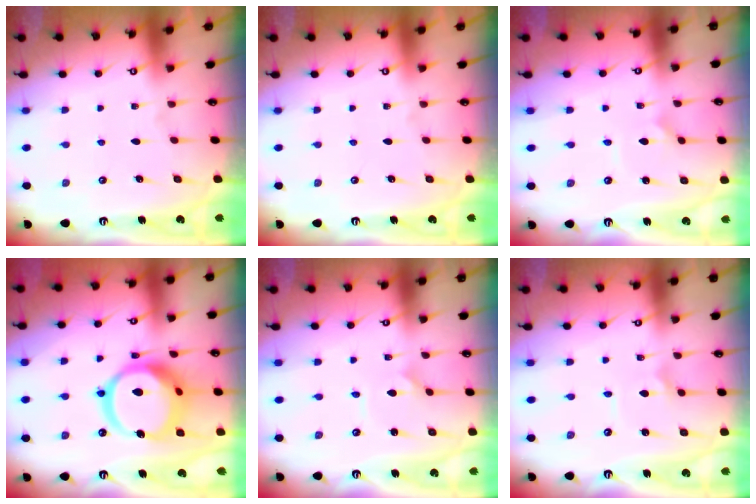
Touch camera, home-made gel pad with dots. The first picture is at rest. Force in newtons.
{"total": 0.0}
{"total": 2.5, "press": 2.4, "slide": 0.4}
{"total": 21.1, "press": 20.9, "slide": 2.5}
{"total": 0.7, "press": 0.7, "slide": 0.0}
{"total": 2.2, "press": 2.2, "slide": 0.2}